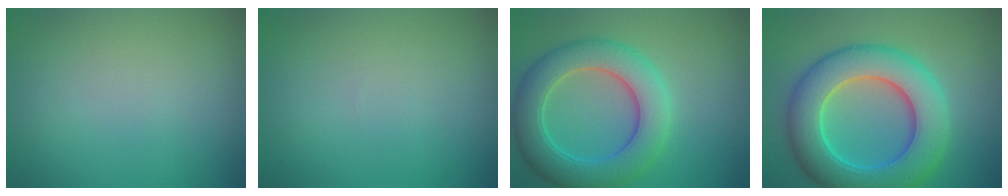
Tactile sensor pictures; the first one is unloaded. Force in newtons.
{"total": 0.0}
{"total": 7.6, "press": 7.6, "slide": 0.2}
{"total": 10.4, "press": 10.3, "slide": 0.4}